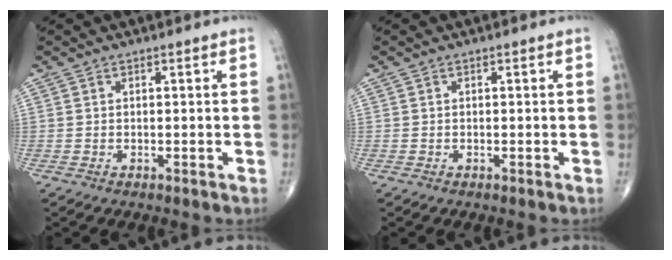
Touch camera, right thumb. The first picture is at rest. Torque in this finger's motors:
{"motor_torque": [0.00, 0.18, 0.00, 0.04, -0.03]}